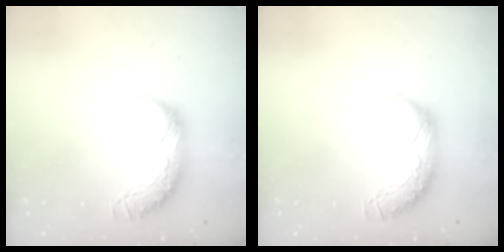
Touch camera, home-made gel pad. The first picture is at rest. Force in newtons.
{"total": 0.0}